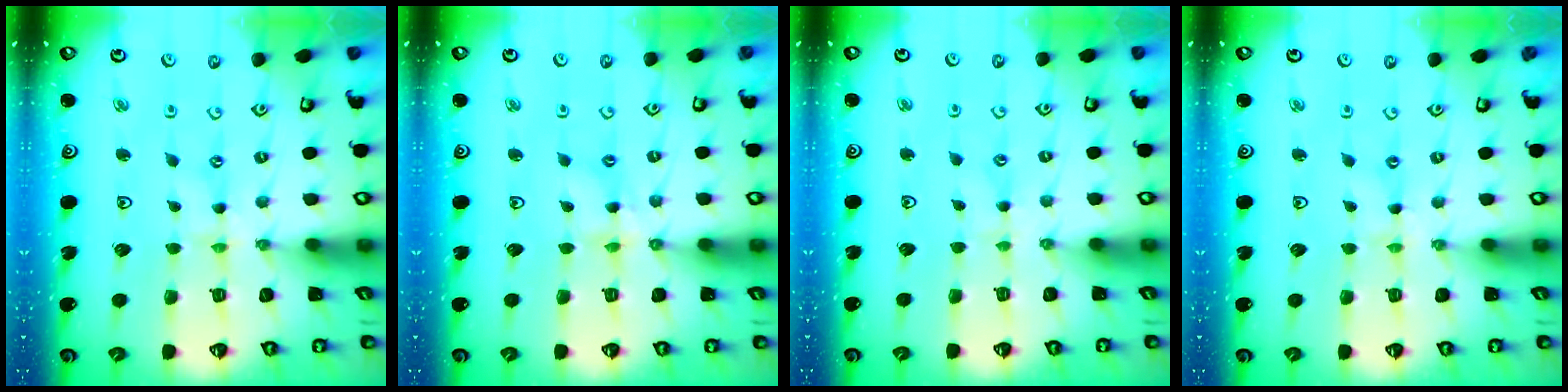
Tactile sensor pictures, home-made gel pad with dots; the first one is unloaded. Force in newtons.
{"total": 4.5, "press": 4.4, "slide": 0.5}
{"total": 1.7, "press": 1.6, "slide": 0.3}
{"total": 0.0}